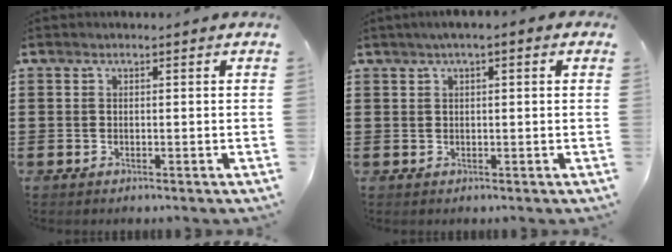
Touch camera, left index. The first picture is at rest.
{"total": 1.6, "force": [0.4, 0.3, 1.6], "torque": [-0.029, 0.001, 0.008]}